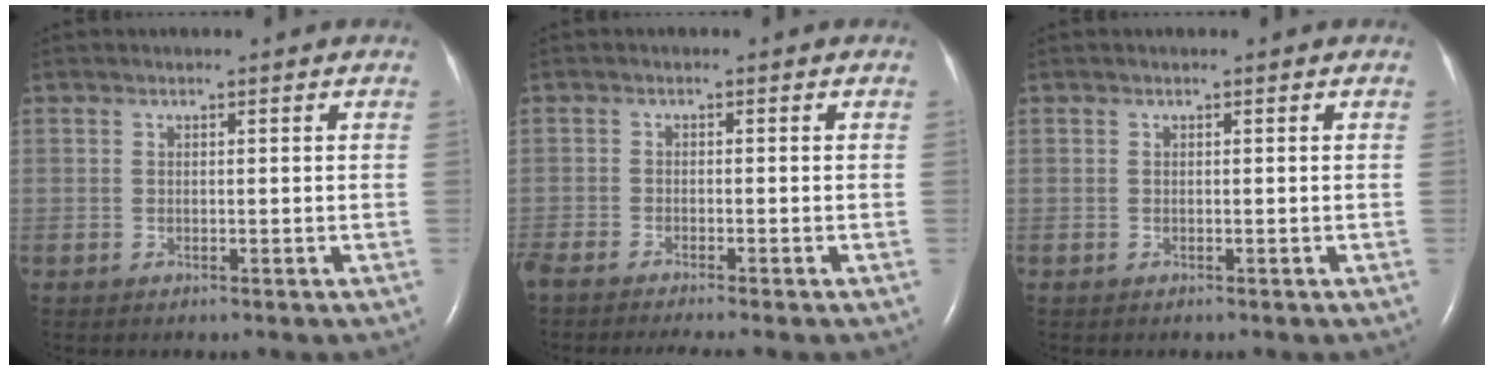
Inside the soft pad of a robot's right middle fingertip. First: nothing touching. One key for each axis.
{"total": 7.2, "fx": -6.3, "fy": 0.0, "fz": 3.5, "tx": -0.047, "ty": -0.017, "tz": -0.103}
{"total": 0.0}